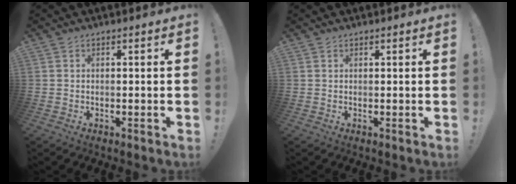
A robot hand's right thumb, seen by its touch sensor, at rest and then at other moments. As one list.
[{"total": 0.6, "force": [0.6, 0.3, 0.1], "torque": [-0.002, -0.001, 0.011]}]